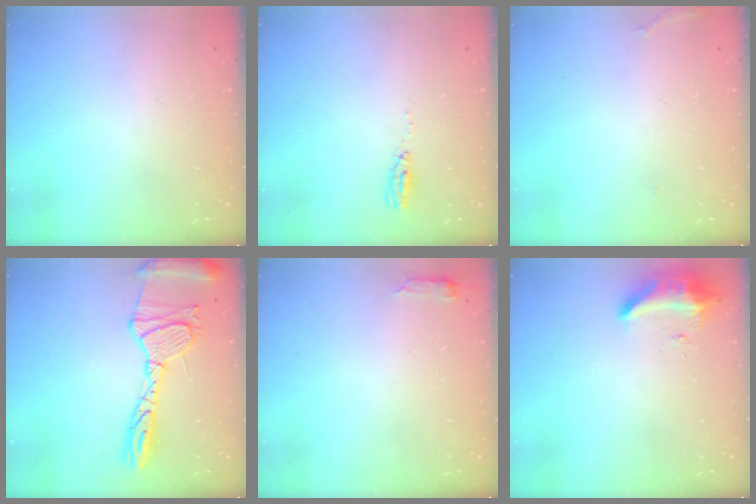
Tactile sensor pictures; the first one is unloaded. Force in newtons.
{"total": 3.7, "press": 3.4, "slide": 1.4}
{"total": 7.9, "press": 5.9, "slide": 5.3}
{"total": 17.8, "press": 17.7, "slide": 1.5}
{"total": 2.9, "press": 2.8, "slide": 0.6}
{"total": 8.9, "press": 8.8, "slide": 1.6}